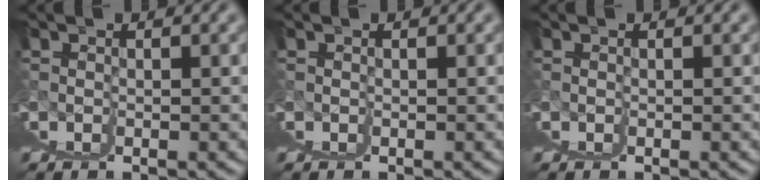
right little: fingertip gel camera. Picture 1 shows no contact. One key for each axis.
{"total": 0.0}
{"total": 0.0}